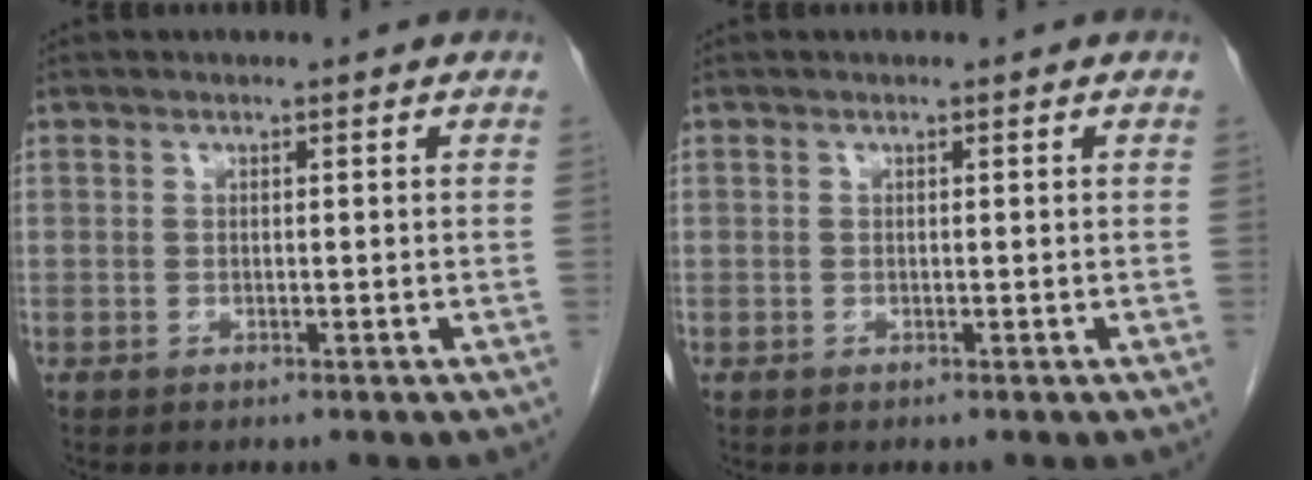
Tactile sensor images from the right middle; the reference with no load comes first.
{"total": 0.0}